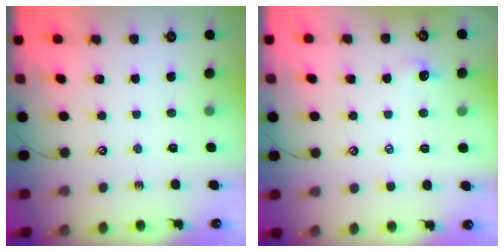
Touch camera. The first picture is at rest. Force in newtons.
{"total": 1.9, "press": 1.8, "slide": 0.4}